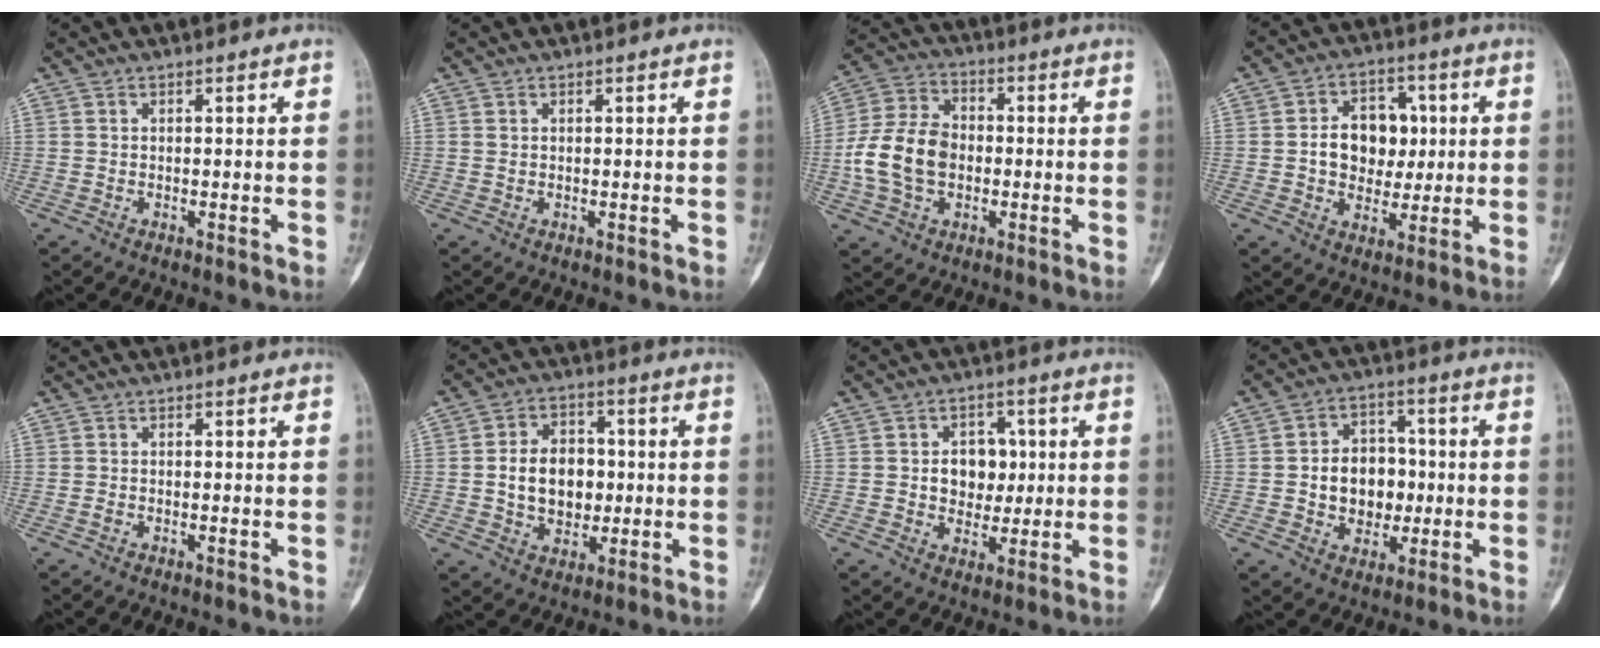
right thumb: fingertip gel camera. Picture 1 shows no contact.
{"total": 0.6, "force": [0.3, 0.4, 0.4], "torque": [-0.008, 0.003, 0.007]}
{"total": 12.9, "force": [-1.7, 9.2, 8.9], "torque": [-0.165, 0.027, -0.037]}
{"total": 11.4, "force": [1.0, 8.7, 7.4], "torque": [-0.067, 0.011, 0.017]}
{"total": 0.6, "force": [-0.3, 0.3, 0.5], "torque": [-0.011, 0.002, -0.005]}
{"total": 11.4, "force": [0.1, 8.5, 7.6], "torque": [-0.094, 0.012, 0.005]}
{"total": 7.7, "force": [0.8, 6.0, 4.7], "torque": [-0.025, 0.003, 0.015]}
{"total": 11.2, "force": [-0.5, 8.8, 6.9], "torque": [-0.064, 0.020, -0.003]}